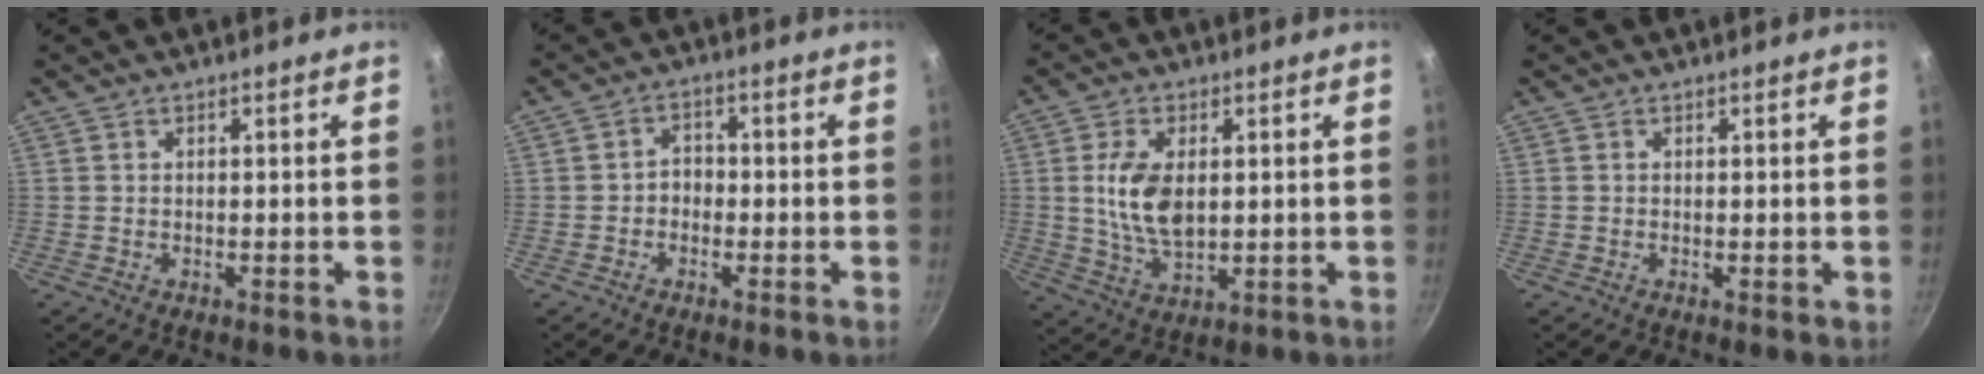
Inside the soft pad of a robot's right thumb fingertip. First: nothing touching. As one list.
[{"total": 3.1, "force": [-1.0, 2.5, 1.6], "torque": [-0.007, 0.016, -0.023]}, {"total": 10.0, "force": [1.3, 5.6, 8.2], "torque": [-0.152, -0.011, 0.028]}, {"total": 0.6, "force": [0.0, 0.2, 0.6], "torque": [-0.008, -0.002, -0.002]}]